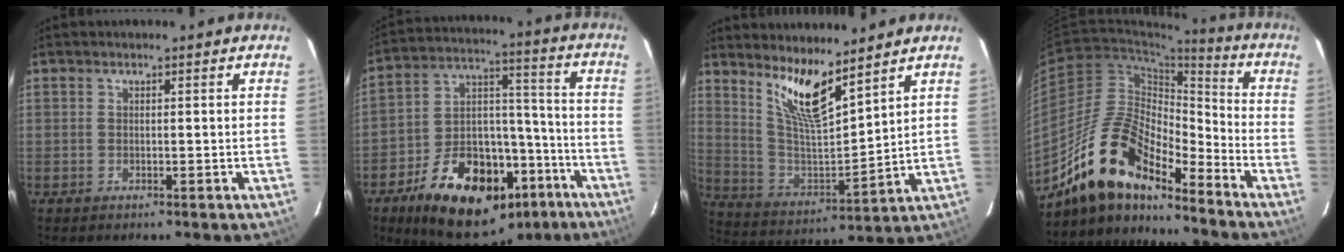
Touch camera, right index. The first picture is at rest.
{"total": 25.2, "force": [-15.1, 14.1, 14.4], "torque": [-0.266, 0.043, -0.209]}
{"total": 11.7, "force": [8.6, 2.1, 7.6], "torque": [-0.146, -0.015, 0.175]}
{"total": 16.6, "force": [-13.2, 5.1, 8.6], "torque": [-0.153, 0.007, -0.255]}